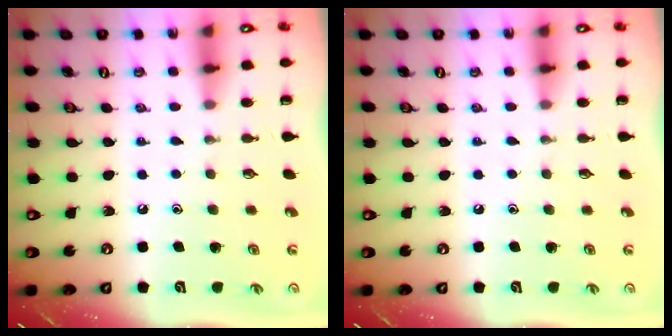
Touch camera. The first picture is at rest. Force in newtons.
{"total": 0.0}